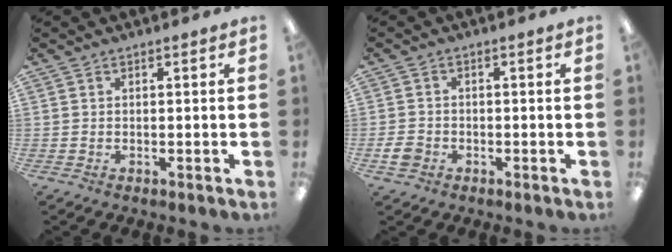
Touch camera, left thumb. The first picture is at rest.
{"total": 3.3, "force": [-1.3, 2.5, 1.6], "torque": [-0.038, 0.002, -0.027]}